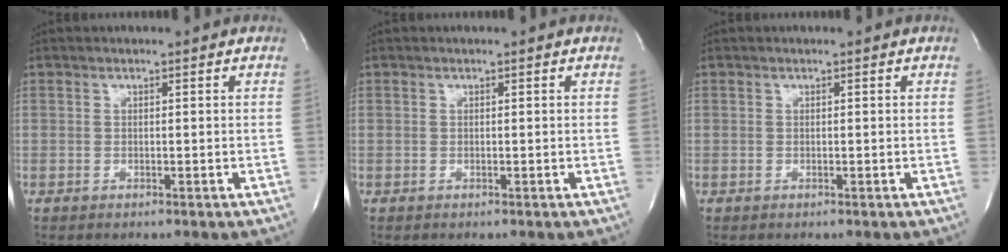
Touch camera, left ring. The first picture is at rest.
{"total": 0.0}
{"total": 0.0}